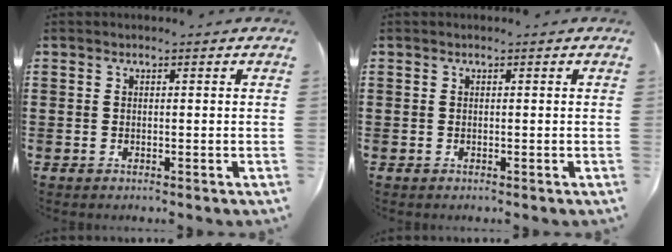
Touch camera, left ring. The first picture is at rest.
{"total": 0.0}